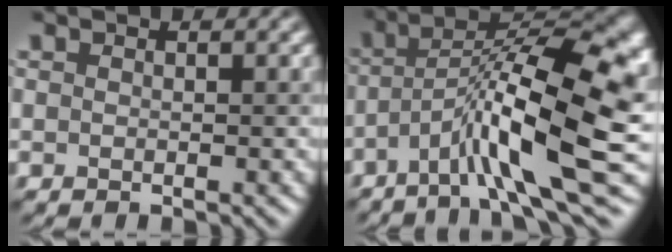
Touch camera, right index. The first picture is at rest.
{"total": 12.8, "force": [-4.1, 3.4, 11.6], "torque": [-0.187, 0.024, -0.062]}